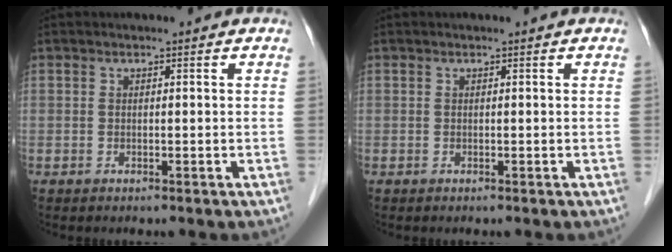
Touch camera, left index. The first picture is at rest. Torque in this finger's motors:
{"motor_torque": [0.00, 0.00, 0.00, 0.00]}